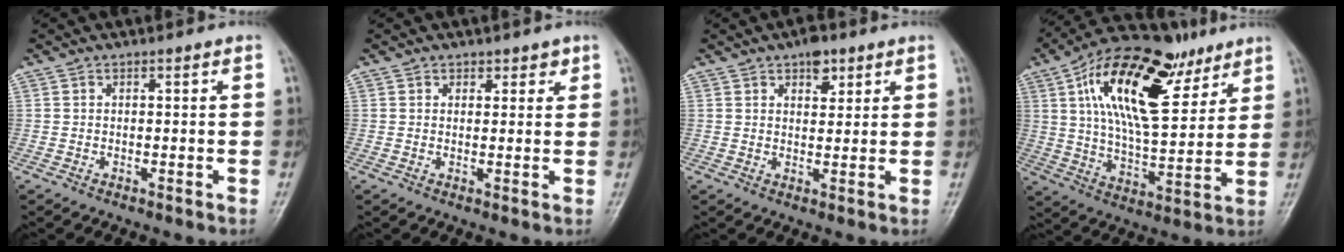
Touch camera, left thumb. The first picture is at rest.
{"total": 2.2, "force": [1.5, 1.5, 0.6], "torque": [0.017, -0.006, 0.014]}
{"total": 4.3, "force": [2.6, 2.4, 2.6], "torque": [-0.018, -0.011, 0.036]}
{"total": 23.1, "force": [11.3, 10.5, 17.2], "torque": [-0.260, -0.028, 0.196]}